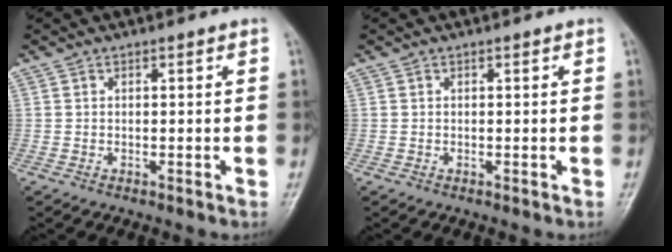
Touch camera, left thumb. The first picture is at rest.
{"total": 0.0}